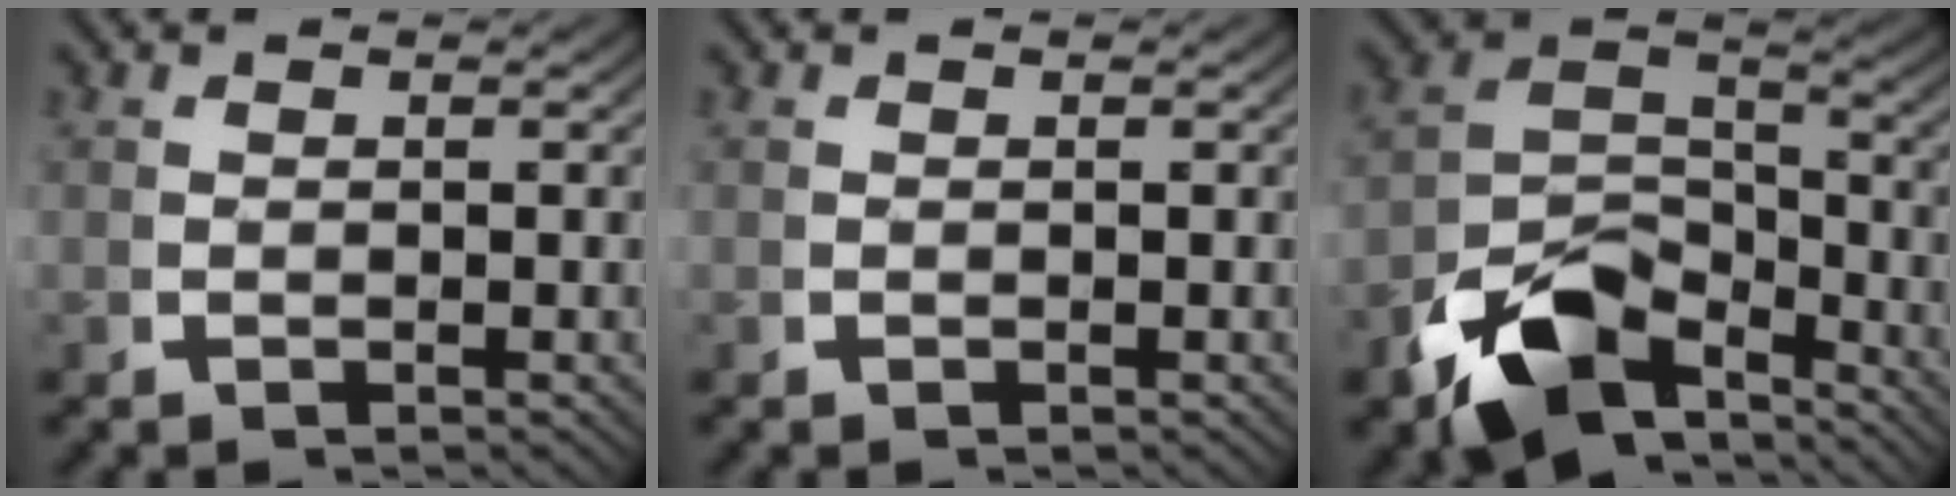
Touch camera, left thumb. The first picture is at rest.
{"total": 0.0}
{"total": 10.4, "force": [-4.5, 6.4, 6.9], "torque": [-0.130, -0.034, -0.073]}